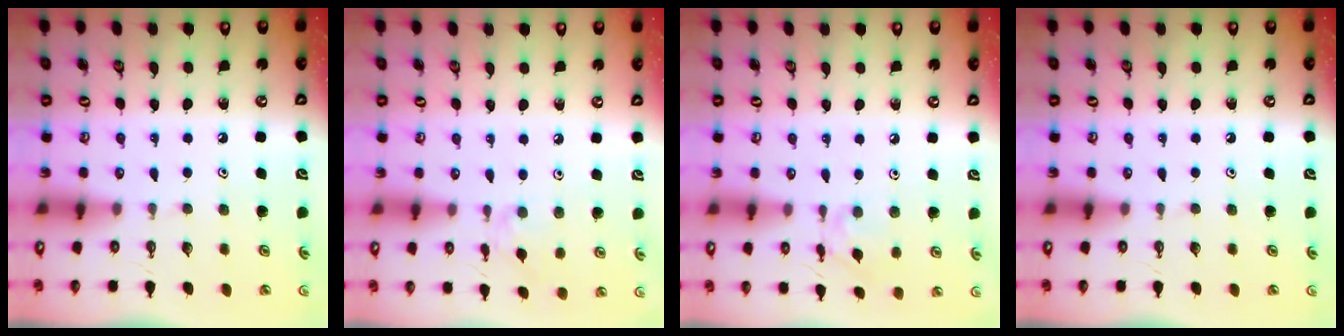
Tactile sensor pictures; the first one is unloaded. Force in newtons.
{"total": 2.5, "press": 2.5, "slide": 0.5}
{"total": 7.0, "press": 6.9, "slide": 0.4}
{"total": 0.0}